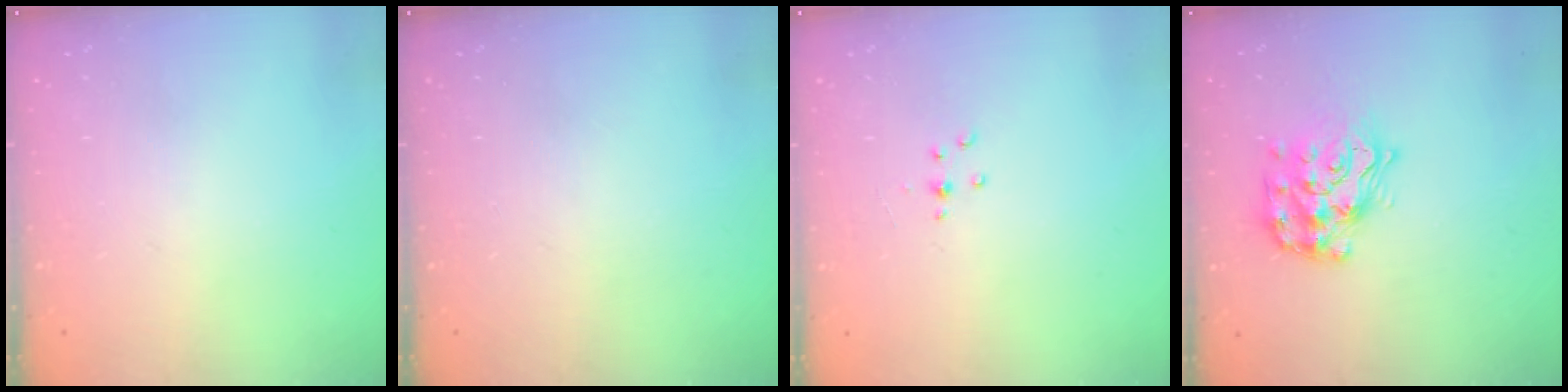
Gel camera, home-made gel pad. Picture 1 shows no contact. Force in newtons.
{"total": 0.0}
{"total": 3.6, "press": 3.4, "slide": 1.0}
{"total": 14.9, "press": 14.9, "slide": 0.8}